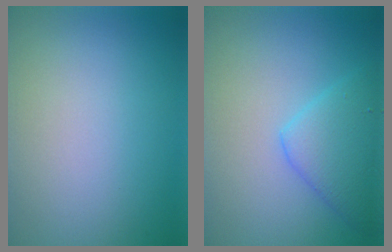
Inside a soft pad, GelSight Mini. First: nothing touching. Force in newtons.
{"total": 4.0, "press": 4.0, "slide": 0.2}